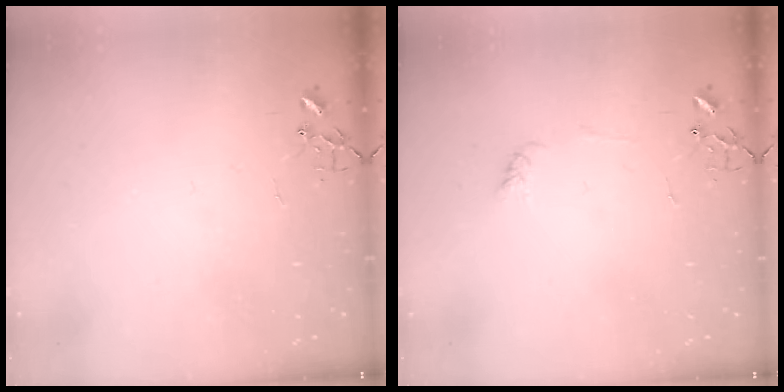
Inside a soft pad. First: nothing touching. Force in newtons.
{"total": 4.8, "press": 4.8, "slide": 0.2}